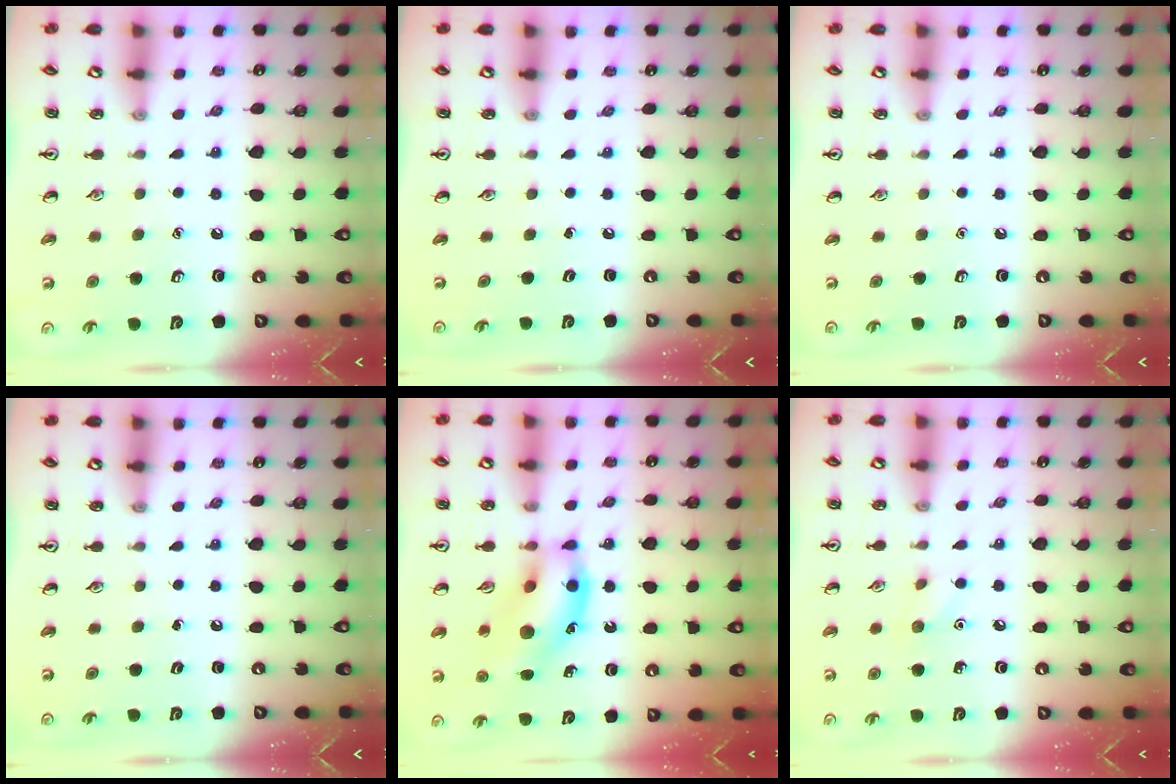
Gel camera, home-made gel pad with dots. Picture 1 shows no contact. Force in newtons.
{"total": 0.0}
{"total": 0.0}
{"total": 0.0}
{"total": 14.9, "press": 14.7, "slide": 2.4}
{"total": 5.4, "press": 5.1, "slide": 1.7}